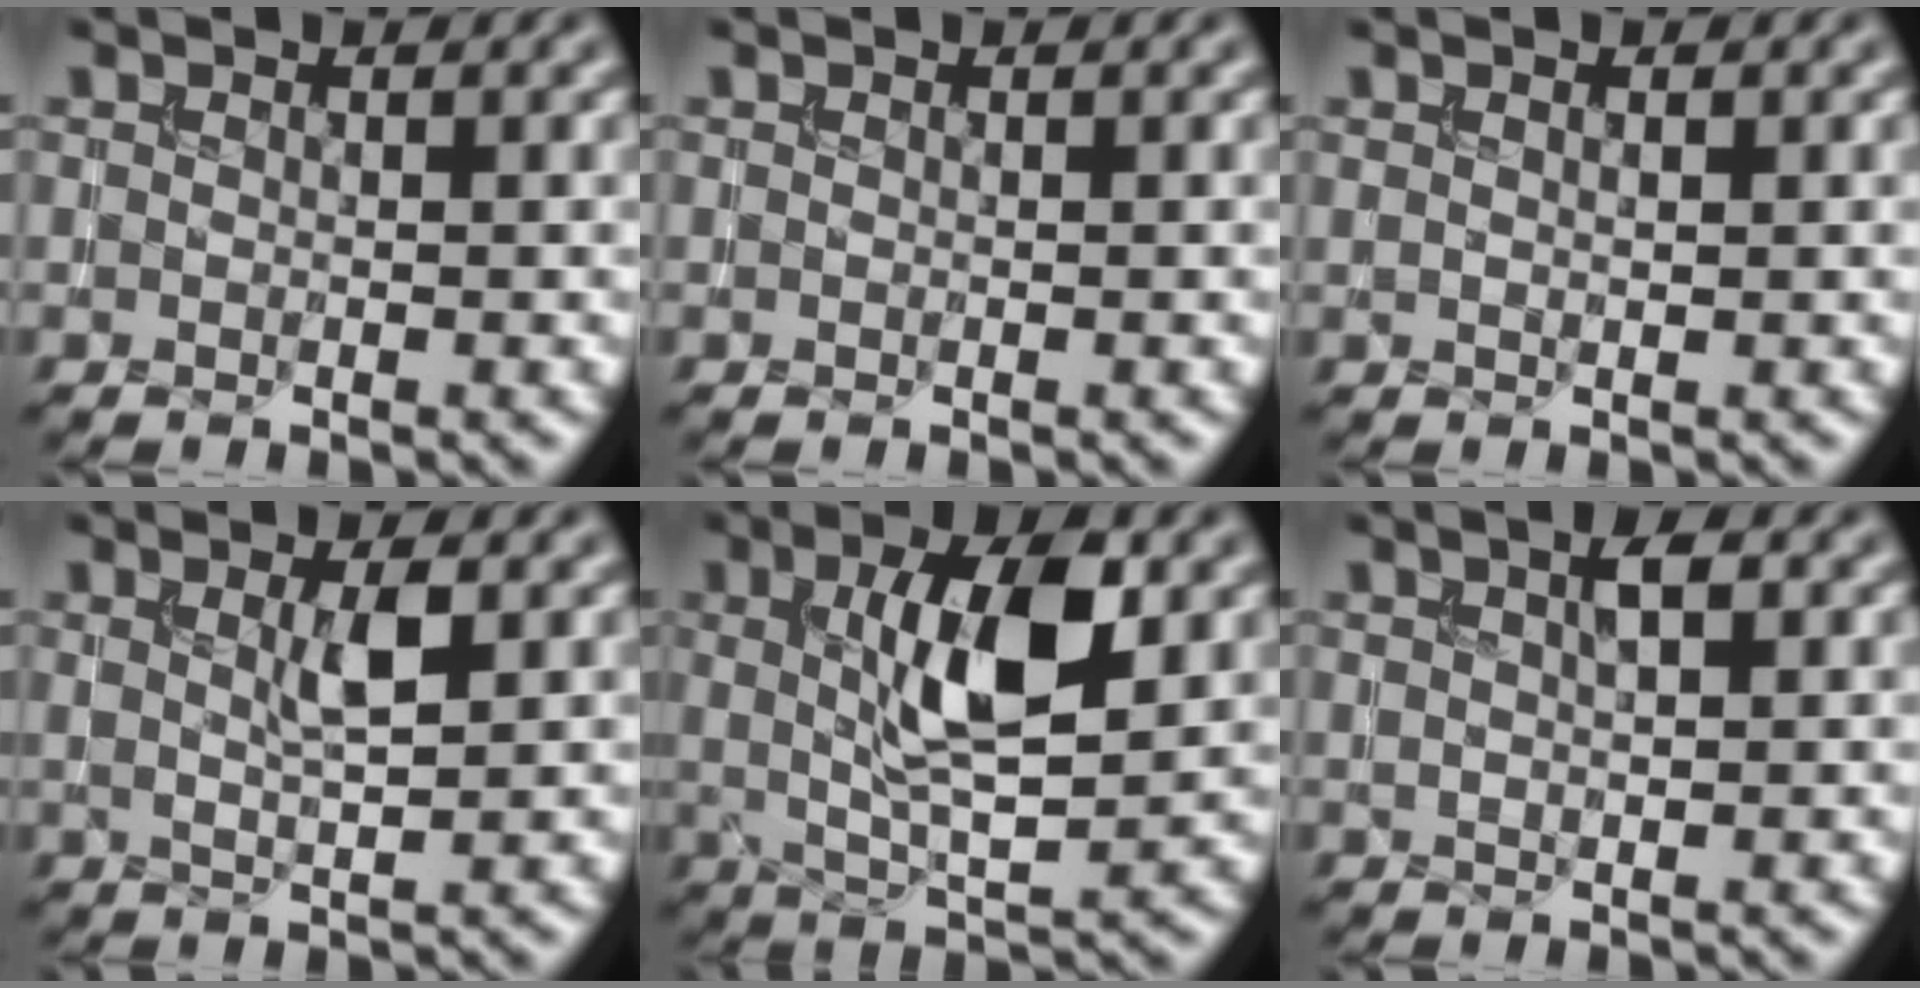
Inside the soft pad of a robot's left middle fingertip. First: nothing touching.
{"total": 0.0}
{"total": 0.6, "force": [0.3, 0.2, 0.4], "torque": [-0.008, 0.000, 0.004]}
{"total": 2.6, "force": [0.8, 0.5, 2.4], "torque": [-0.044, -0.001, 0.014]}
{"total": 7.9, "force": [1.7, 2.6, 7.2], "torque": [-0.124, 0.001, 0.028]}
{"total": 2.2, "force": [0.8, 0.8, 1.8], "torque": [-0.033, 0.004, 0.015]}